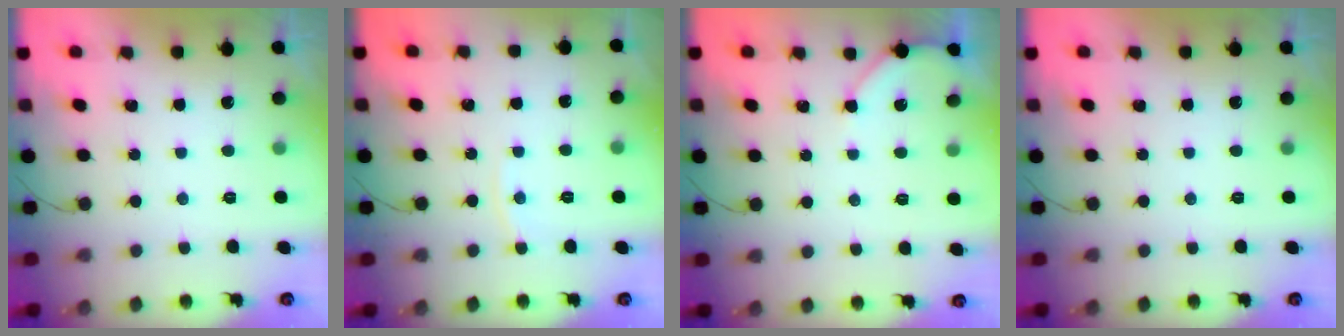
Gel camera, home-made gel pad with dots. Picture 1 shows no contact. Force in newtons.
{"total": 2.7, "press": 2.7, "slide": 0.3}
{"total": 4.6, "press": 4.6, "slide": 0.5}
{"total": 0.0}